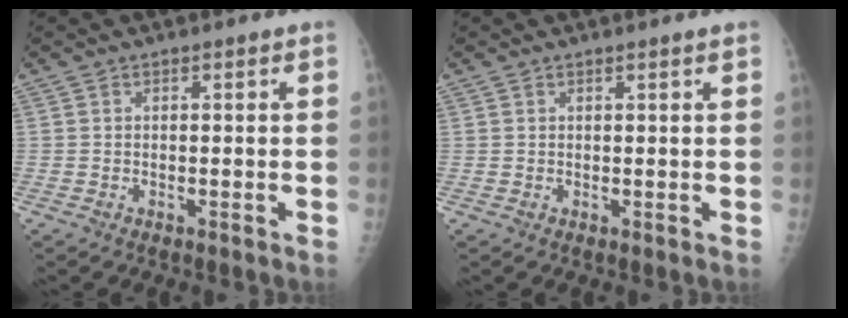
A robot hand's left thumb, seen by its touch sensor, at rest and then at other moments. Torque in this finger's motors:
{"motor_torque": [0.39, -0.11, -0.54, -0.82, 0.06]}